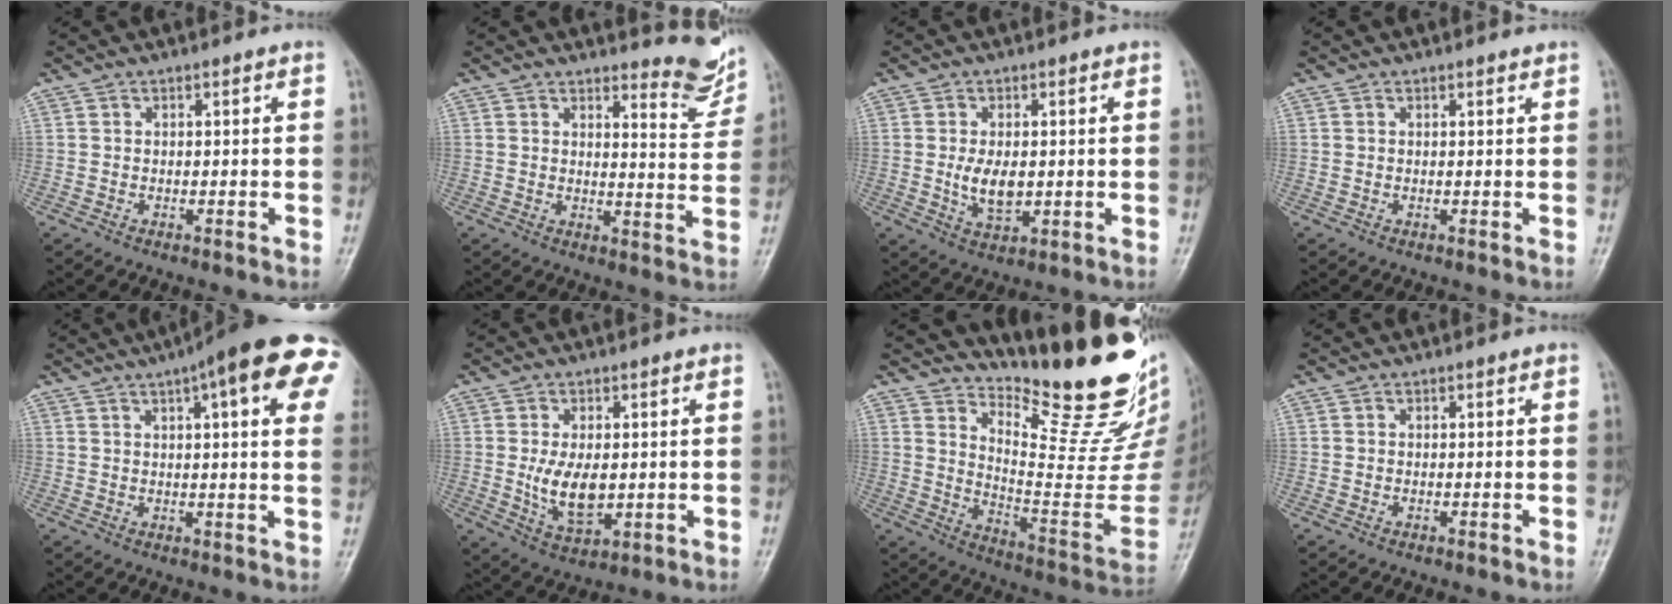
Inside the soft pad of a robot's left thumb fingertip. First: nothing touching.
{"total": 6.9, "force": [6.4, 1.6, 2.0], "torque": [-0.010, -0.070, 0.073]}
{"total": 5.8, "force": [0.0, 3.3, 4.7], "torque": [-0.080, -0.011, 0.006]}
{"total": 0.6, "force": [0.5, 0.1, 0.2], "torque": [-0.006, -0.003, 0.006]}
{"total": 19.1, "force": [8.2, 4.5, 16.7], "torque": [-0.218, 0.015, 0.097]}
{"total": 8.2, "force": [0.0, 4.7, 6.8], "torque": [-0.108, -0.016, 0.010]}
{"total": 23.2, "force": [18.8, 5.5, 12.5], "torque": [-0.144, -0.162, 0.265]}
{"total": 0.0}